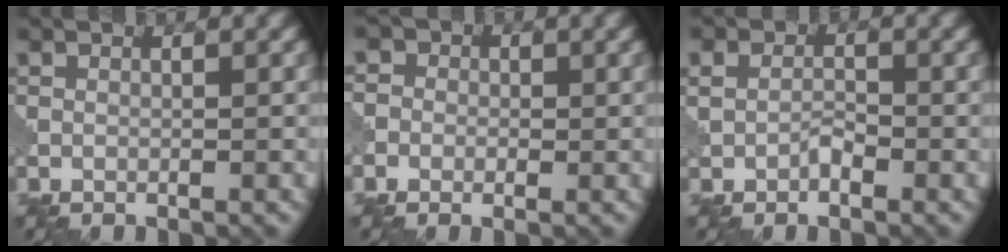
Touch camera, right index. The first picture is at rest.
{"total": 3.4, "force": [0.6, 3.0, 1.4], "torque": [0.003, 0.015, -0.031]}
{"total": 1.6, "force": [-0.3, 1.3, 1.0], "torque": [-0.020, 0.001, -0.009]}